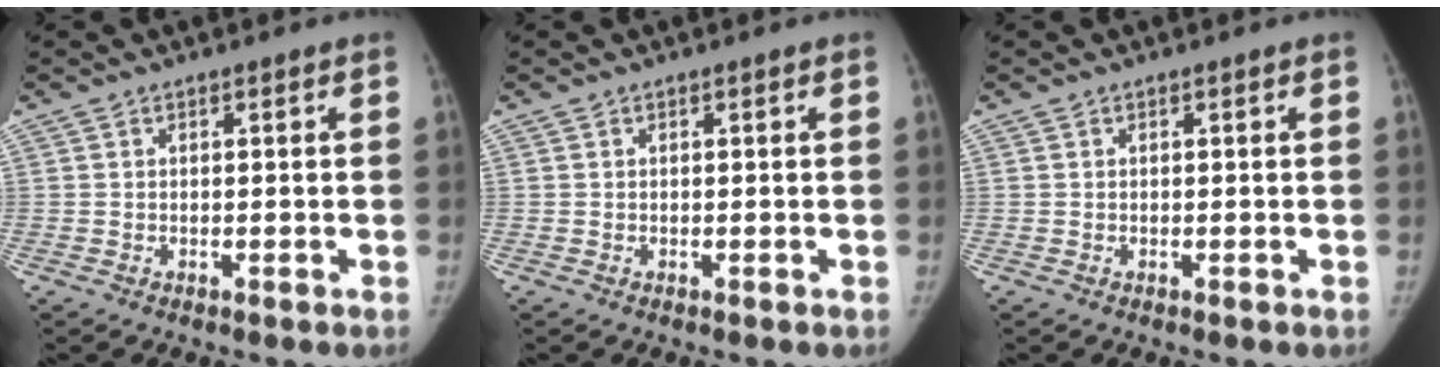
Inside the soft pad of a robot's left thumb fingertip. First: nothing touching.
{"total": 0.0}
{"total": 0.0}